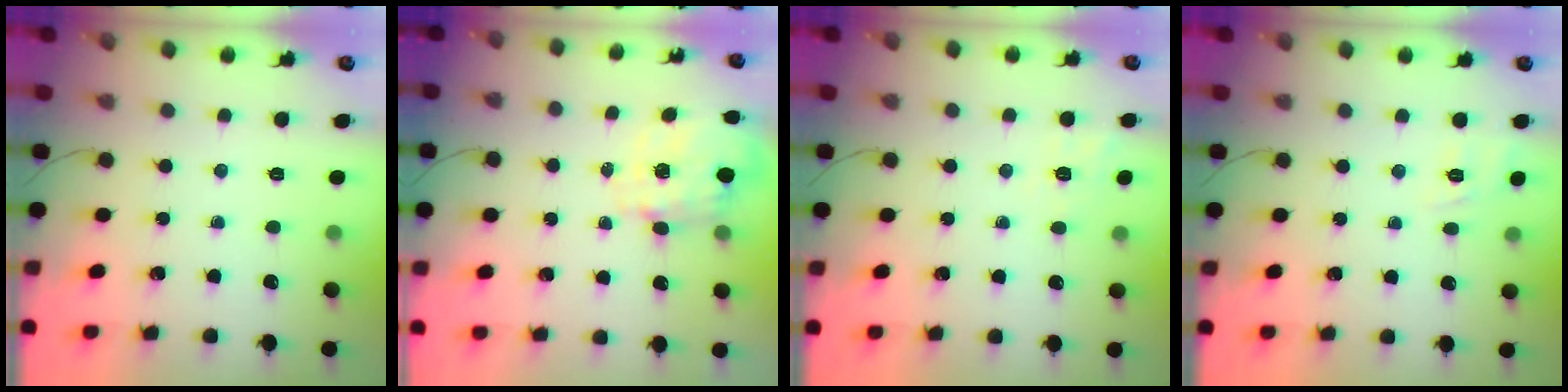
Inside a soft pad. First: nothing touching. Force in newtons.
{"total": 2.8, "press": 2.6, "slide": 1.1}
{"total": 2.3, "press": 0.6, "slide": 2.2}
{"total": 2.2, "press": 0.7, "slide": 2.1}